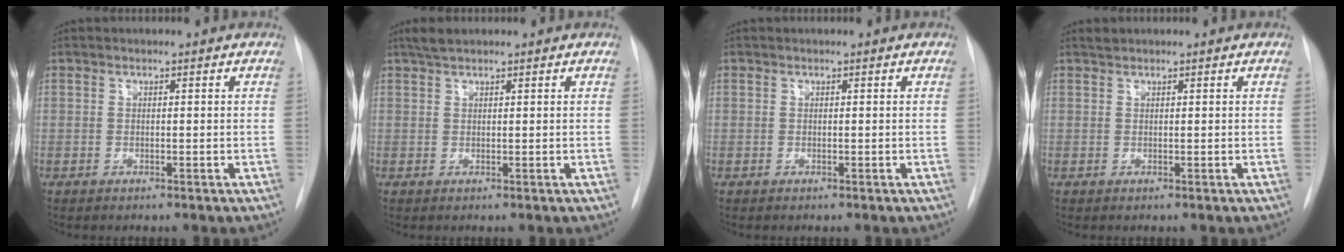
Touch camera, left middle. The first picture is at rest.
{"total": 2.1, "force": [1.7, 0.5, 1.0], "torque": [-0.023, 0.013, 0.033]}
{"total": 0.0}
{"total": 0.6, "force": [0.6, 0.1, 0.0], "torque": [-0.006, 0.006, 0.013]}